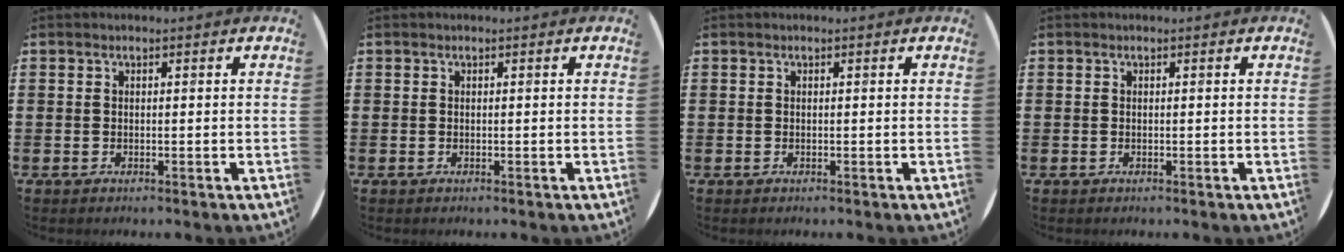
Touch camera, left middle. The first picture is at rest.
{"total": 0.0}
{"total": 0.0}
{"total": 0.0}